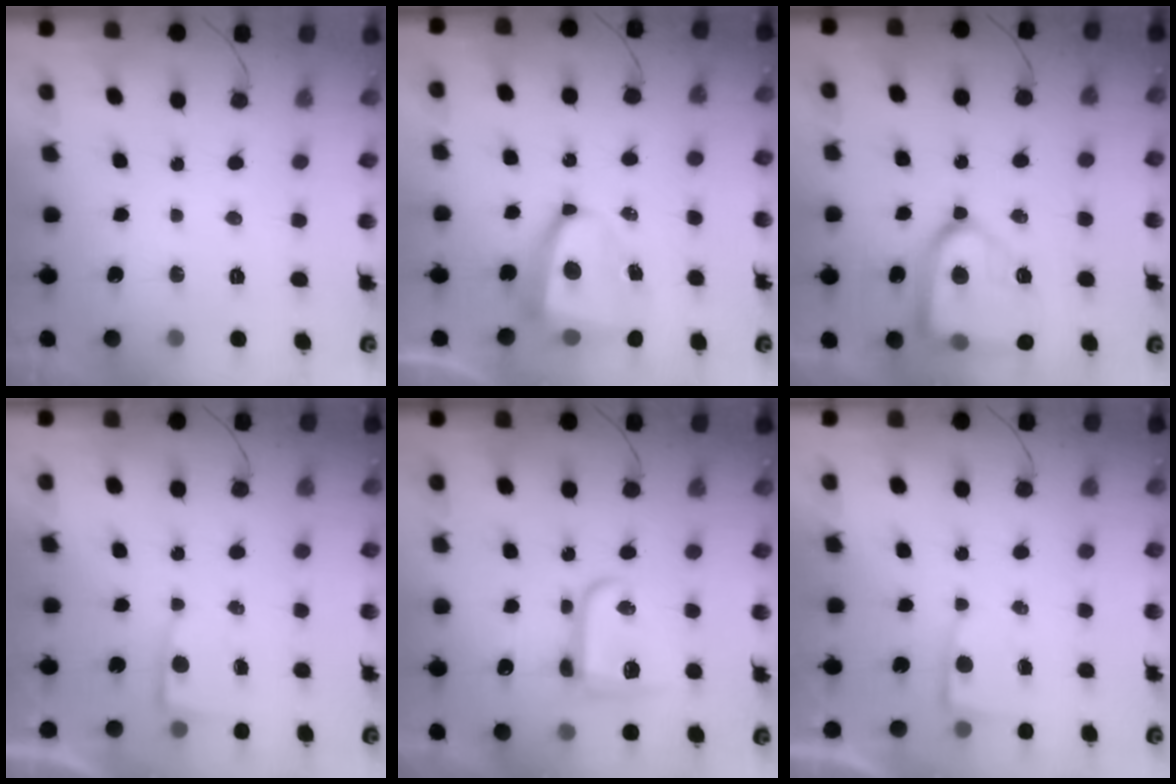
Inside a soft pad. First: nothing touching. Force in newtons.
{"total": 11.0, "press": 10.9, "slide": 1.4}
{"total": 21.1, "press": 21.0, "slide": 1.9}
{"total": 2.6, "press": 2.6, "slide": 0.3}
{"total": 11.0, "press": 11.0, "slide": 0.9}
{"total": 2.6, "press": 2.6, "slide": 0.3}